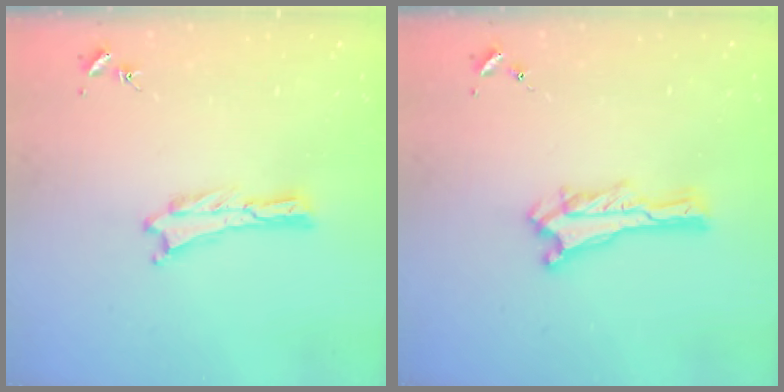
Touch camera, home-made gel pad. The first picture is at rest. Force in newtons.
{"total": 0.0}